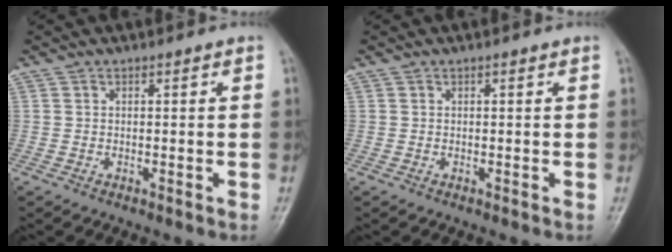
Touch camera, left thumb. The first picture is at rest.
{"total": 0.0}